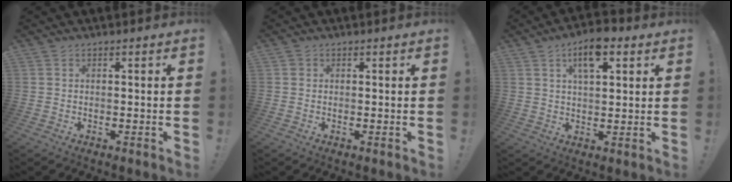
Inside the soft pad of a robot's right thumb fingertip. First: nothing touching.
{"total": 0.8, "force": [0.4, 0.7, 0.2], "torque": [-0.004, 0.002, 0.008]}
{"total": 9.0, "force": [4.5, 4.3, 6.5], "torque": [-0.088, -0.011, 0.074]}